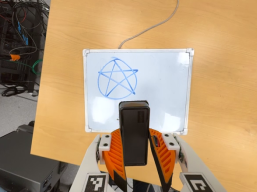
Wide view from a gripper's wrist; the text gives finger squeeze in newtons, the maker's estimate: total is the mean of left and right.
{"total": 5.7, "left": 5.4, "right": 6.0}